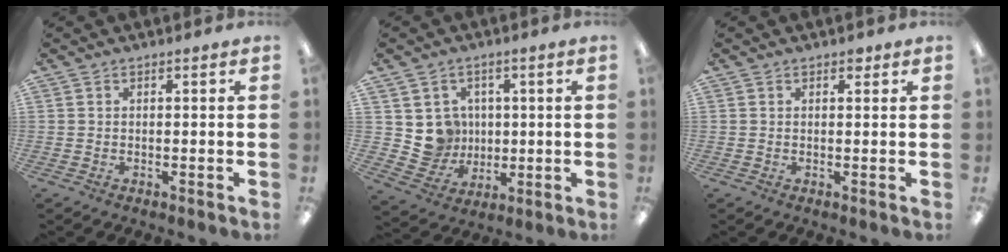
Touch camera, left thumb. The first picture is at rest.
{"total": 7.6, "force": [1.8, 7.4, 0.8], "torque": [-0.013, -0.008, 0.043]}
{"total": 1.4, "force": [0.9, 0.8, 0.7], "torque": [0.000, -0.005, 0.013]}